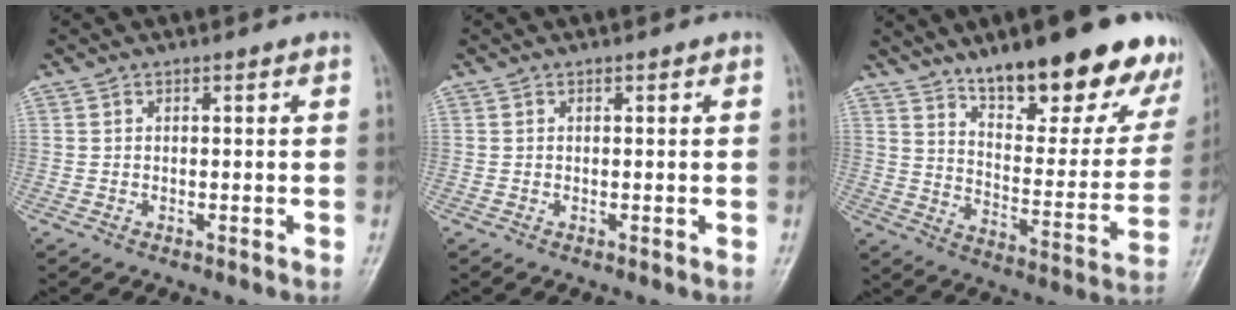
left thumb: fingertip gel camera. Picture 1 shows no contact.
{"total": 0.0}
{"total": 24.5, "force": [17.0, 8.0, 15.7], "torque": [-0.166, -0.085, 0.250]}